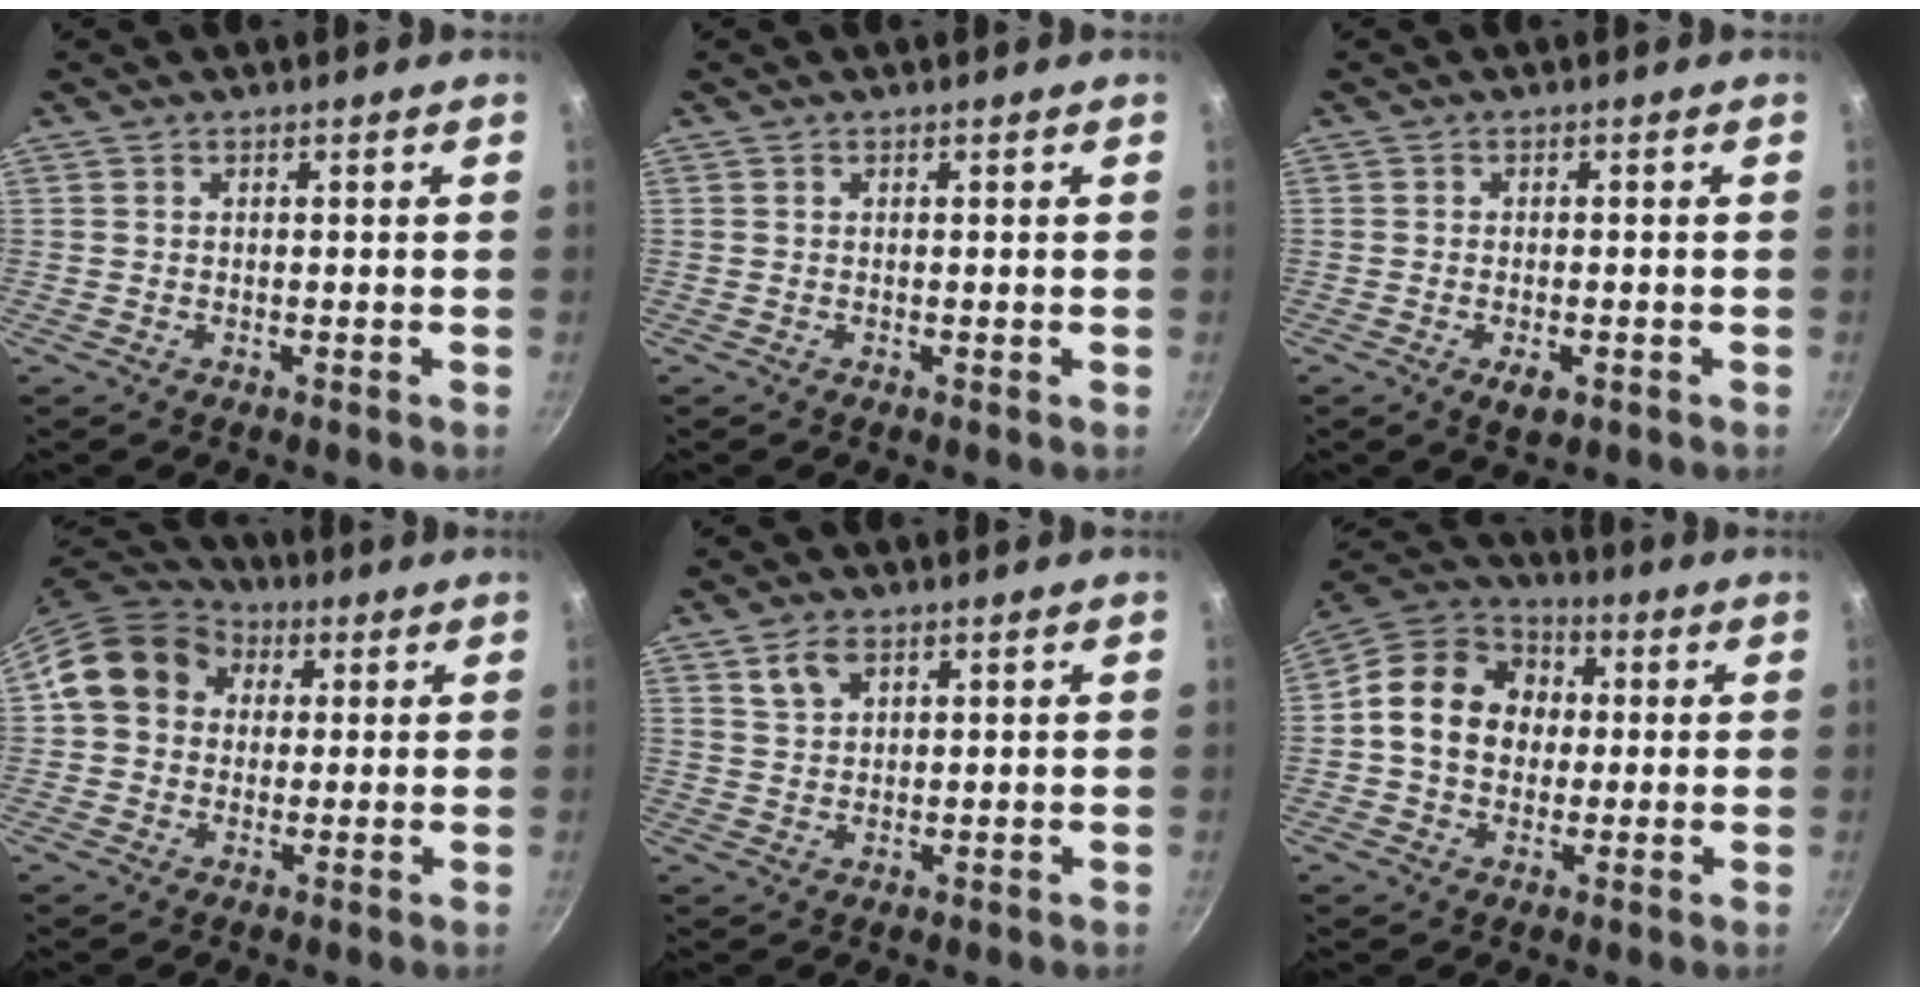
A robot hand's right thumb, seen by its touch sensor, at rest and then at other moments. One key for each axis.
{"total": 0.0}
{"total": 3.3, "fx": -1.3, "fy": 1.6, "fz": 2.5, "tx": -0.041, "ty": -0.001, "tz": -0.020}
{"total": 12.4, "fx": 2.9, "fy": 10.5, "fz": 5.9, "tx": -0.076, "ty": 0.023, "tz": 0.033}
{"total": 4.2, "fx": 2.3, "fy": 2.6, "fz": 2.4, "tx": -0.034, "ty": -0.005, "tz": 0.046}
{"total": 15.1, "fx": 1.2, "fy": 12.3, "fz": 8.6, "tx": -0.123, "ty": 0.029, "tz": 0.005}